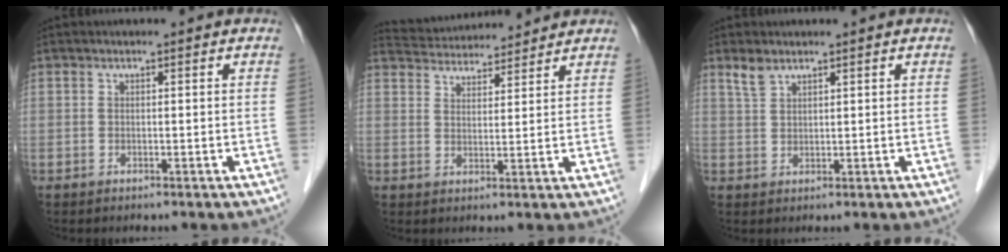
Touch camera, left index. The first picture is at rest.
{"total": 10.2, "force": [9.9, 1.6, 2.1], "torque": [-0.040, 0.026, 0.152]}
{"total": 2.3, "force": [1.9, 0.9, 0.9], "torque": [-0.024, 0.006, 0.043]}